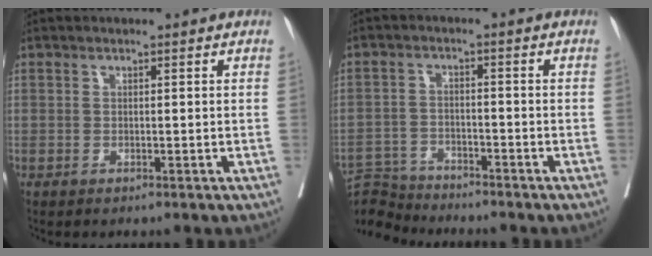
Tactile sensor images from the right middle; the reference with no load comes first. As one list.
[{"total": 7.1, "force": [-7.1, 0.6, -0.4], "torque": [0.005, 0.002, -0.134]}]